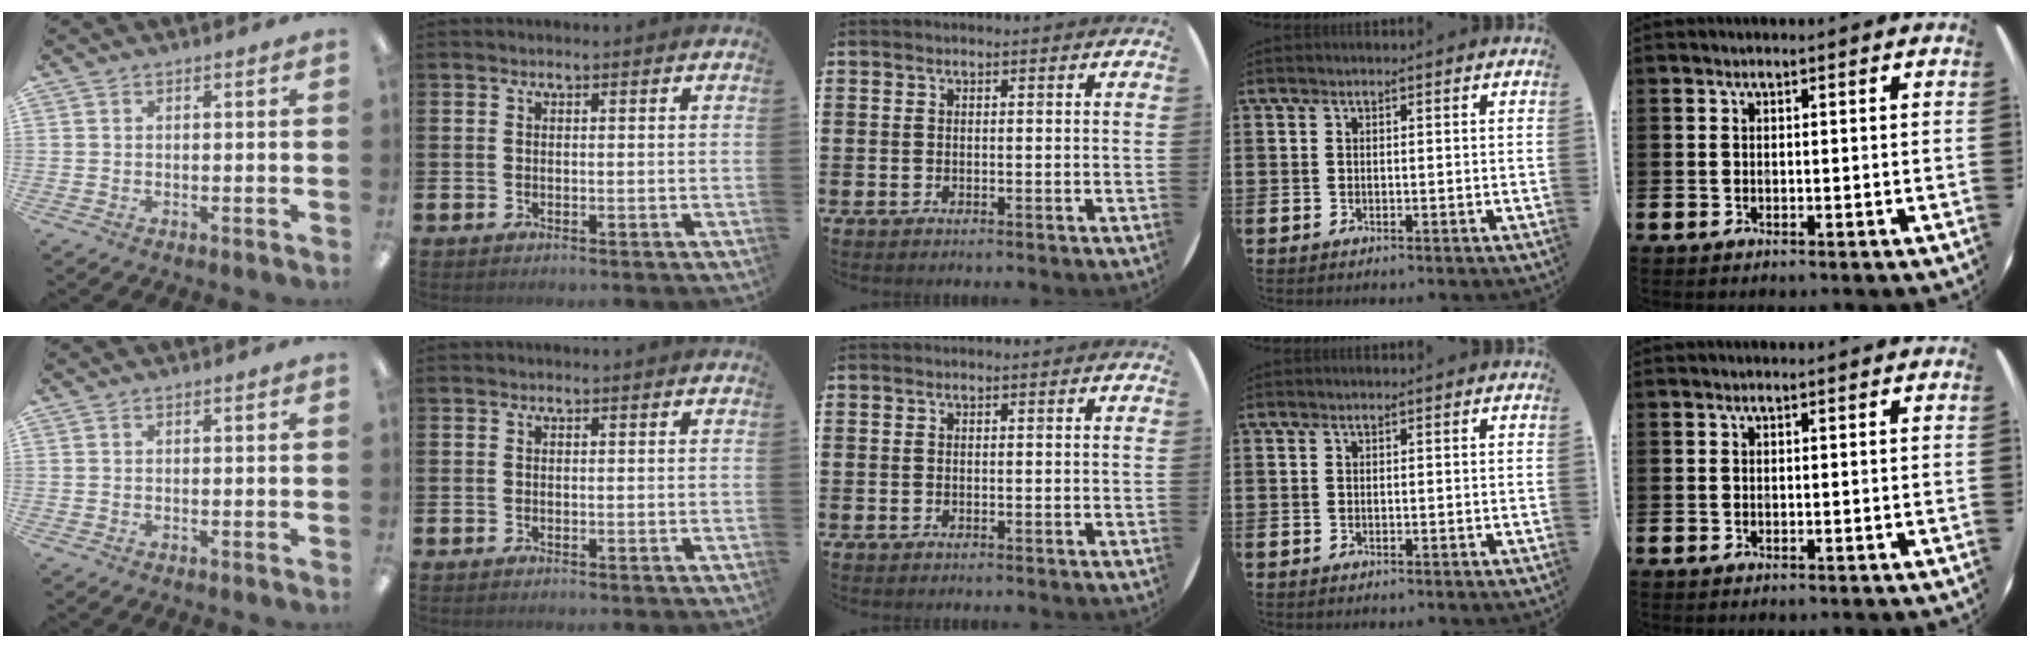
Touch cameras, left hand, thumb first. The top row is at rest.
{}